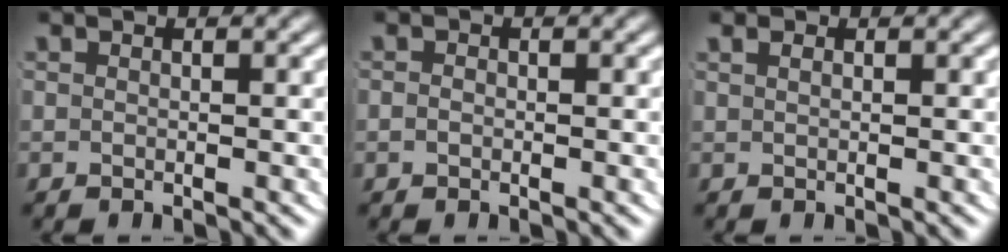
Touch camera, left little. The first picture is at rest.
{"total": 0.6, "force": [-0.4, 0.3, 0.3], "torque": [-0.011, -0.006, -0.003]}
{"total": 0.6, "force": [0.4, 0.1, 0.4], "torque": [-0.005, -0.001, 0.010]}